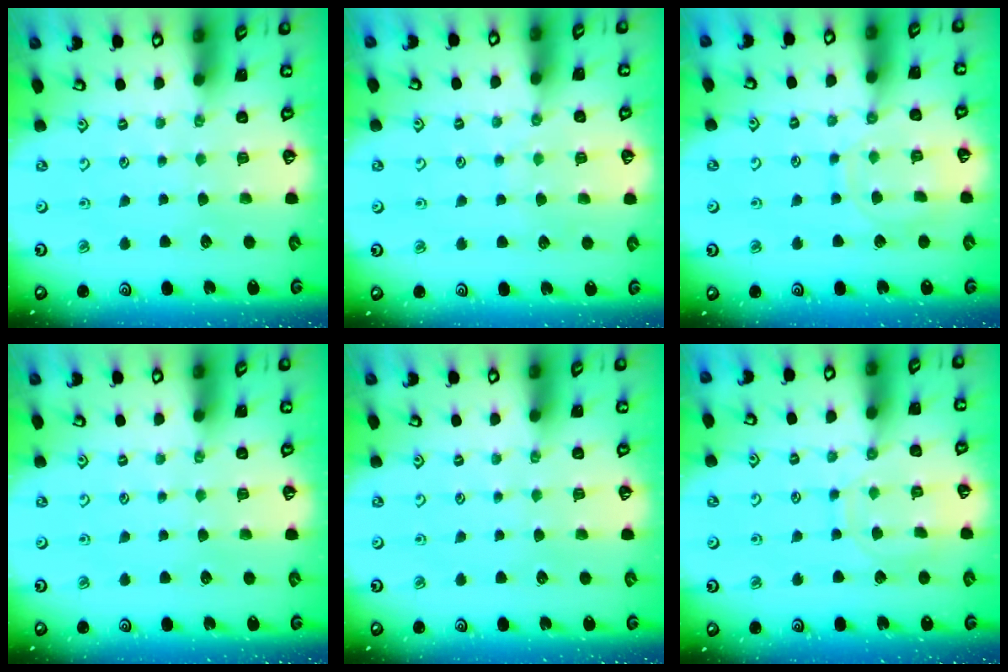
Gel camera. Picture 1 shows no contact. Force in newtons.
{"total": 4.5, "press": 4.5, "slide": 0.6}
{"total": 9.5, "press": 9.5, "slide": 0.7}
{"total": 0.0}
{"total": 0.0}
{"total": 9.9, "press": 9.9, "slide": 0.6}